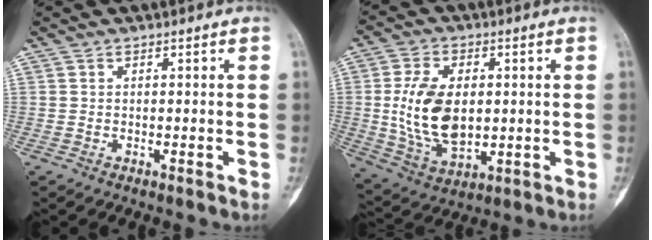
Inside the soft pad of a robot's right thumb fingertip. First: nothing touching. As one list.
[{"total": 14.3, "force": [0.6, 8.9, 11.2], "torque": [-0.196, -0.008, 0.023]}]